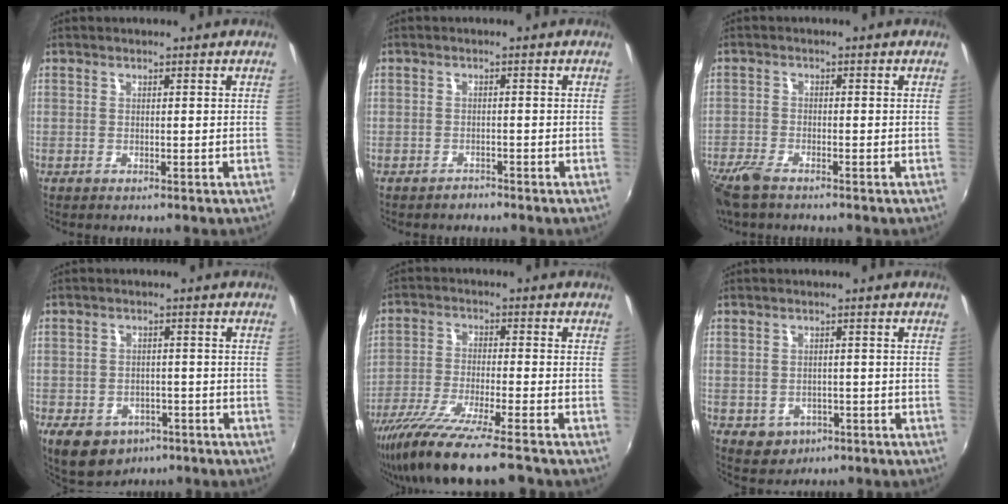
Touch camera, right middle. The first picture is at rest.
{"total": 1.6, "force": [-1.4, 0.8, -0.1], "torque": [-0.001, 0.003, -0.021]}
{"total": 6.7, "force": [-5.2, 2.3, 3.7], "torque": [-0.104, -0.021, -0.105]}
{"total": 12.0, "force": [-7.1, 8.0, 5.4], "torque": [-0.133, -0.008, -0.097]}
{"total": 14.8, "force": [-11.7, 0.9, 9.0], "torque": [-0.185, -0.044, -0.209]}
{"total": 5.4, "force": [-2.1, 4.5, 2.0], "torque": [-0.051, -0.005, -0.019]}